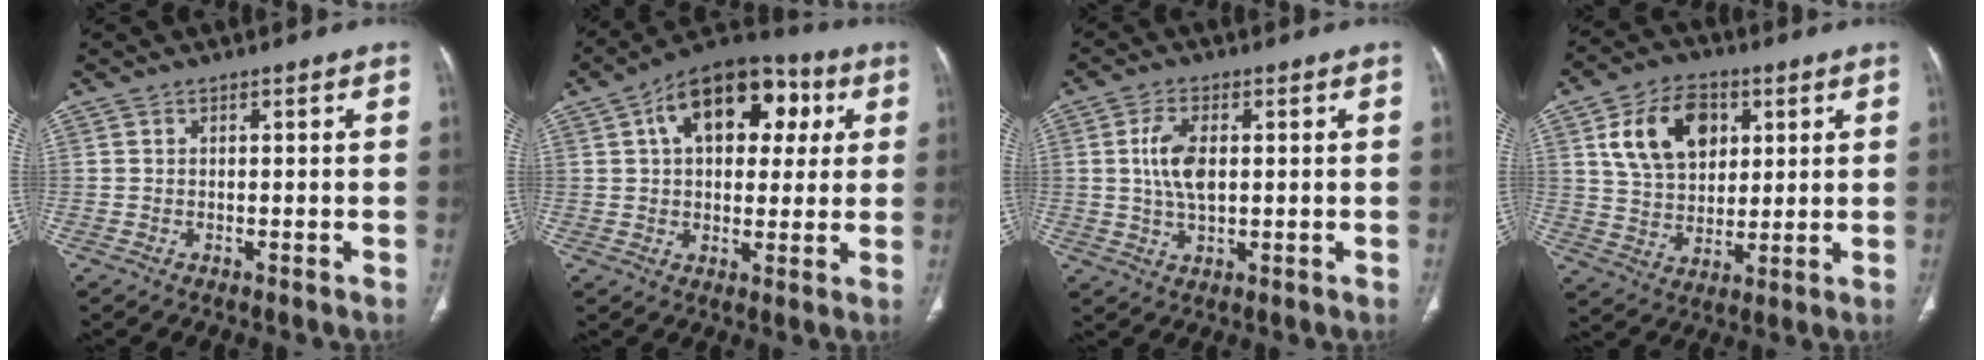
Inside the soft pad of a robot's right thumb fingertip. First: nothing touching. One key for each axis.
{"total": 17.8, "fx": 5.6, "fy": 10.9, "fz": 13.0, "tx": -0.155, "ty": 0.017, "tz": 0.077}
{"total": 6.8, "fx": 0.9, "fy": 3.5, "fz": 5.8, "tx": -0.118, "ty": 0.000, "tz": 0.018}
{"total": 14.1, "fx": 4.9, "fy": 9.9, "fz": 8.8, "tx": -0.118, "ty": -0.008, "tz": 0.089}